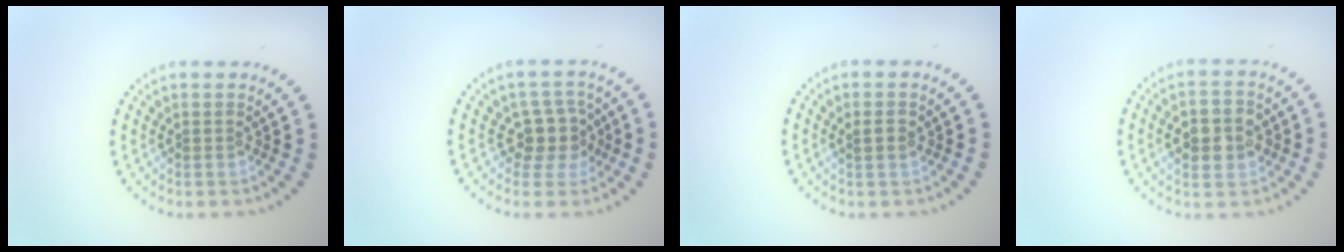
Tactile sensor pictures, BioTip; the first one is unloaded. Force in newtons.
{"total": 2.7, "press": 2.2, "slide": 1.6}
{"total": 0.7, "press": 0.6, "slide": 0.3}
{"total": 4.4, "press": 4.3, "slide": 0.4}